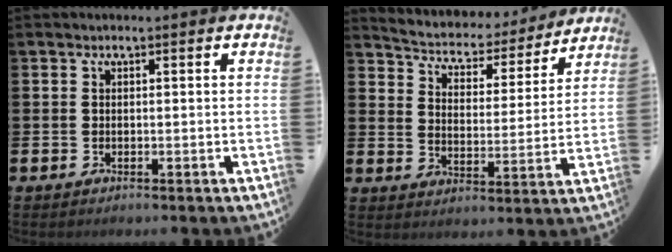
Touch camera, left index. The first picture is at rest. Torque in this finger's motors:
{"motor_torque": [0.30, -0.55, 0.12, 0.07]}